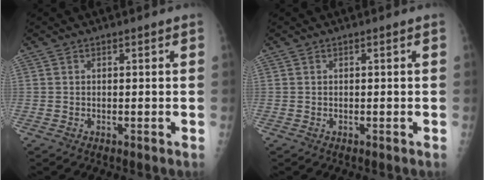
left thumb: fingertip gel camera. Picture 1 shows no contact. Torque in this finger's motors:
{"motor_torque": [0.00, 0.00, 0.04, -0.05, 0.00]}